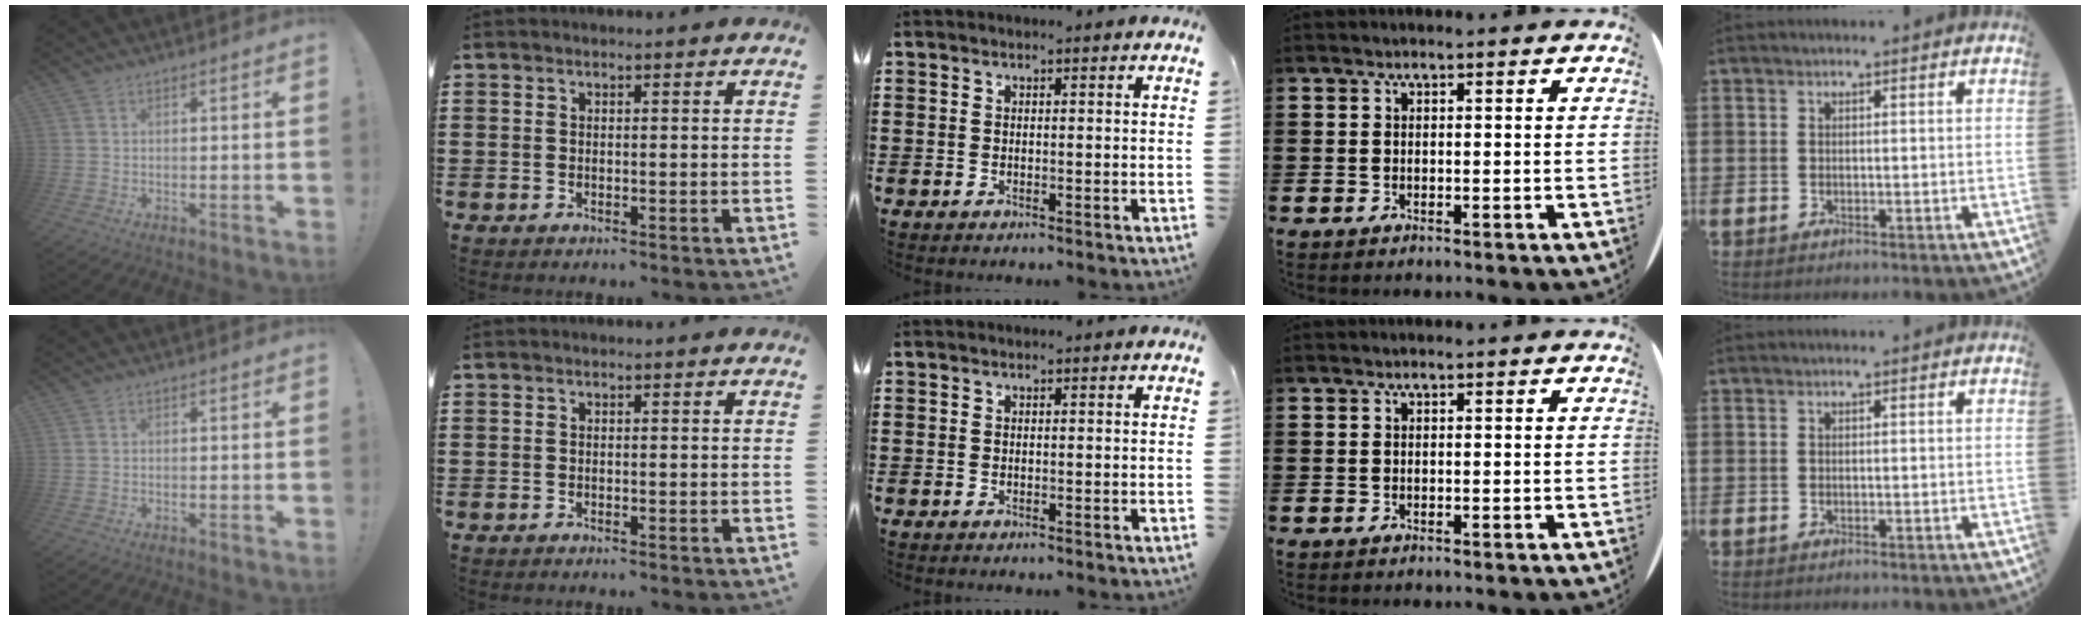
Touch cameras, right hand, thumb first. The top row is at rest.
{}